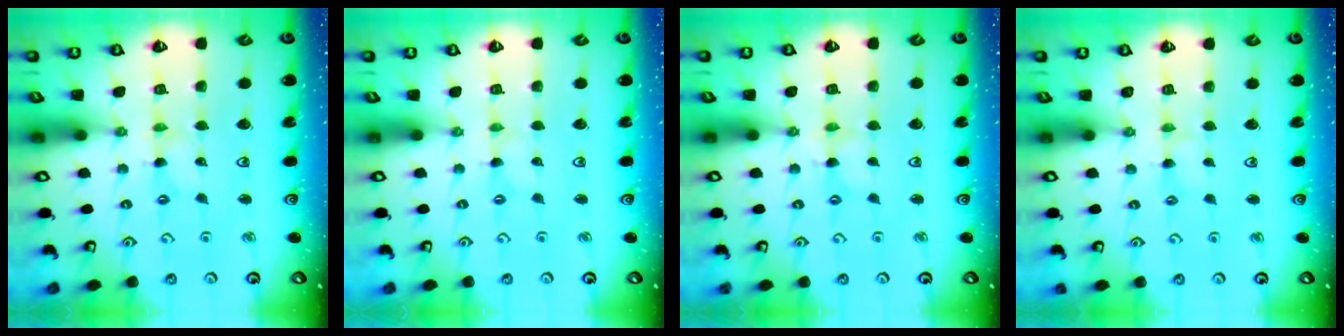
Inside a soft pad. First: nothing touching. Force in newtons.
{"total": 0.0}
{"total": 0.8, "press": 0.7, "slide": 0.2}
{"total": 1.1, "press": 1.1, "slide": 0.3}